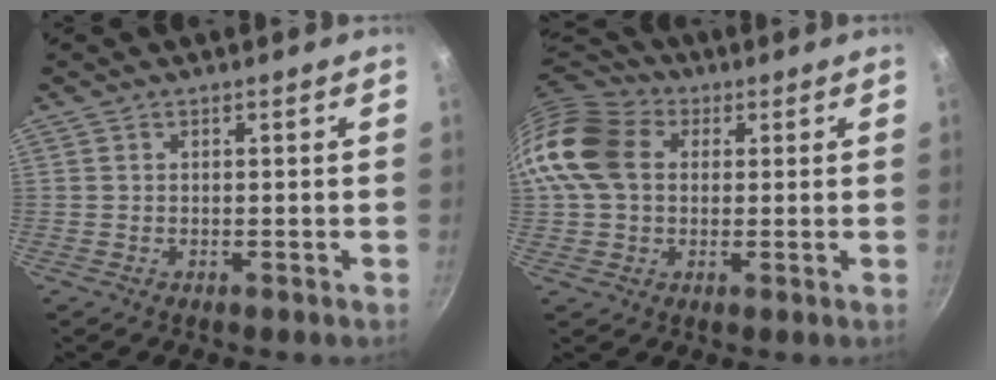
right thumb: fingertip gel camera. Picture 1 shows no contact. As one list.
[{"total": 14.8, "force": [2.2, 11.4, 9.2], "torque": [-0.171, 0.028, 0.023]}]